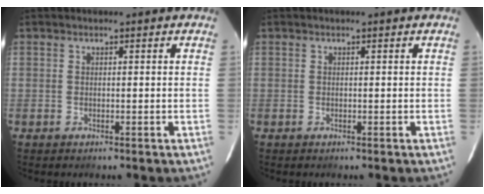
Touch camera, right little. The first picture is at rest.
{"total": 0.0}